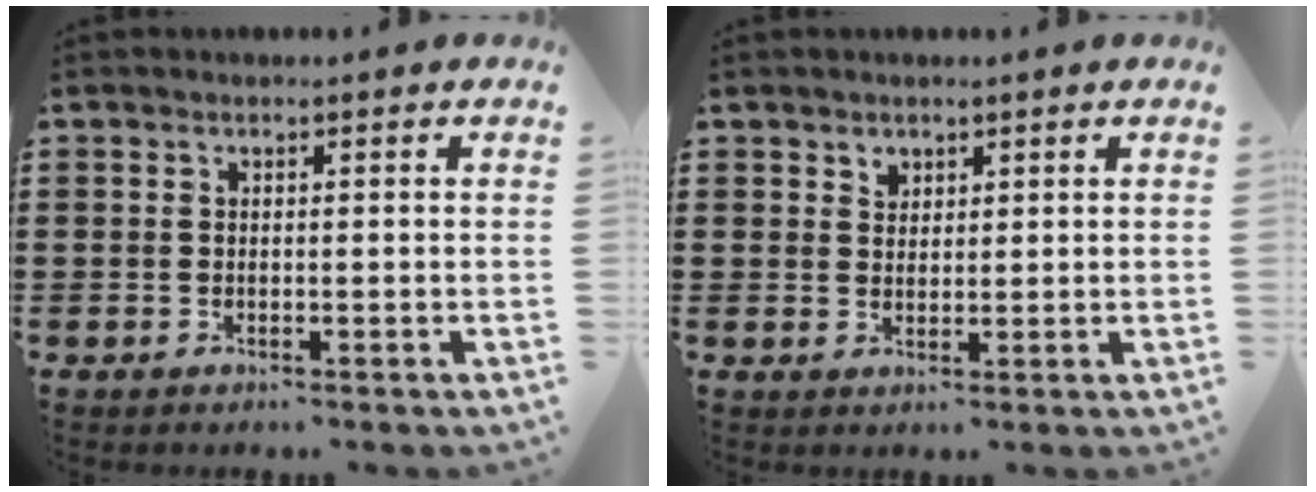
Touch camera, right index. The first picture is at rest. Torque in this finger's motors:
{"motor_torque": [0.03, -0.03, 0.00, 0.02]}